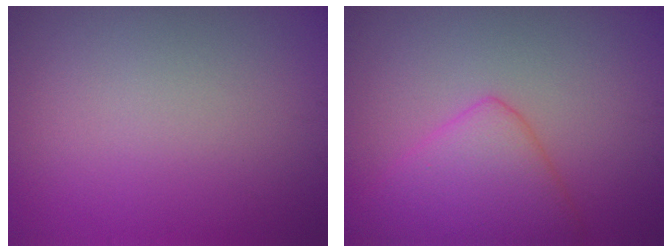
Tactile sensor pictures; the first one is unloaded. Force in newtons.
{"total": 4.9, "press": 4.9, "slide": 0.2}